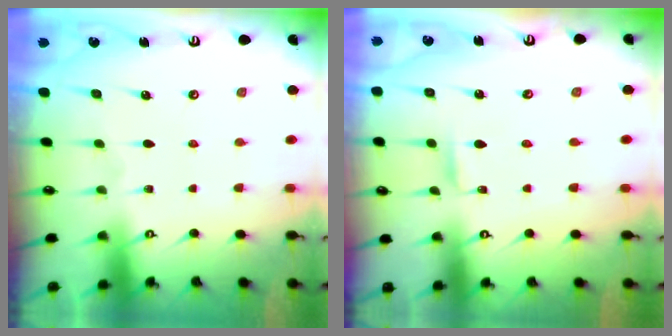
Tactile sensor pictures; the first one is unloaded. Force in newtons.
{"total": 2.5, "press": 2.5, "slide": 0.3}